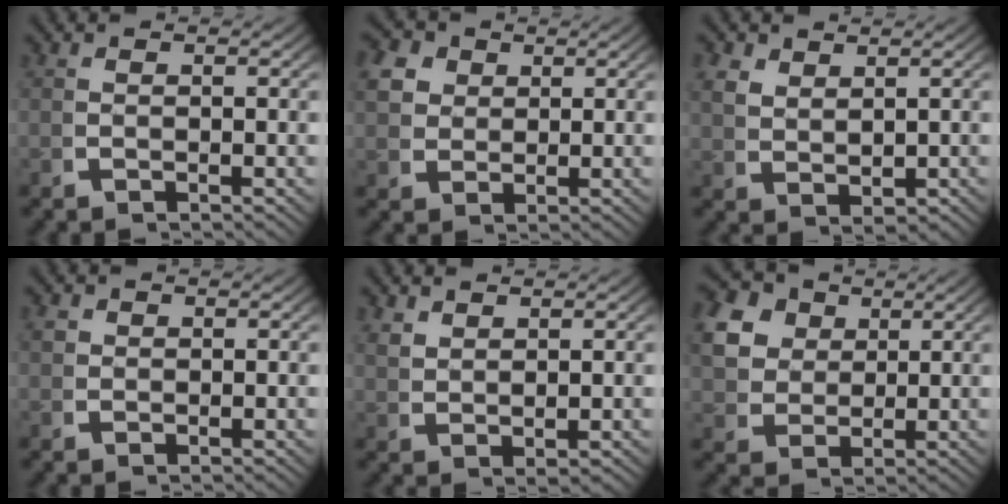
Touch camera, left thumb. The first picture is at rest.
{"total": 5.8, "force": [2.4, 4.5, 2.6], "torque": [-0.064, -0.006, 0.045]}
{"total": 2.8, "force": [1.6, 1.8, 1.5], "torque": [-0.027, -0.008, 0.047]}
{"total": 1.3, "force": [0.6, 1.1, 0.4], "torque": [-0.010, -0.006, 0.016]}
{"total": 2.0, "force": [1.9, 0.4, 0.6], "torque": [-0.007, 0.002, 0.047]}
{"total": 9.6, "force": [3.5, 7.7, 4.7], "torque": [-0.114, -0.011, 0.062]}